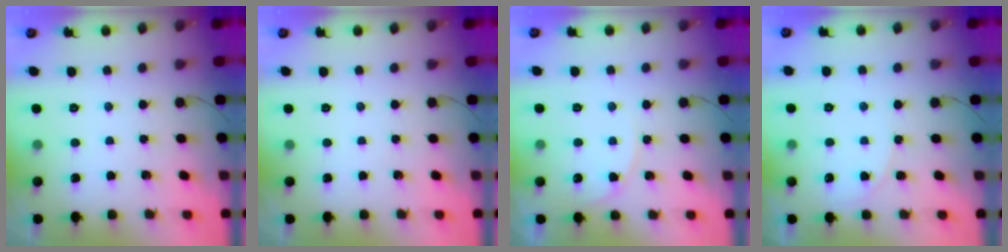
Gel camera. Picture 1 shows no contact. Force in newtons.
{"total": 0.0}
{"total": 4.8, "press": 4.8, "slide": 0.5}
{"total": 4.4, "press": 4.4, "slide": 0.3}